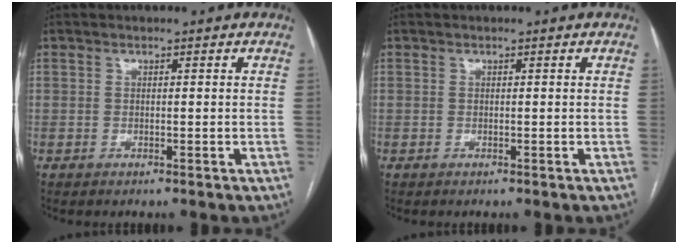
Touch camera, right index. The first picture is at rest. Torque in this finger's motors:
{"motor_torque": [0.23, 0.15, -0.02, 0.00]}